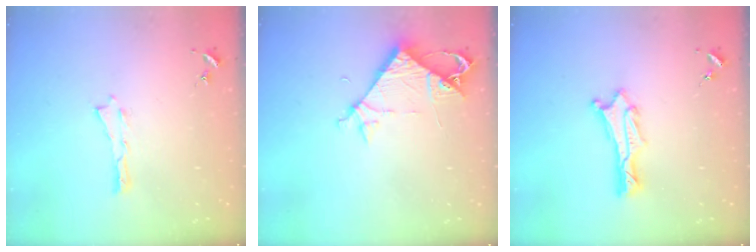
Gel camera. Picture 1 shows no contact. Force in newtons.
{"total": 6.0, "press": 6.0, "slide": 0.4}
{"total": 1.3, "press": 1.3, "slide": 0.1}